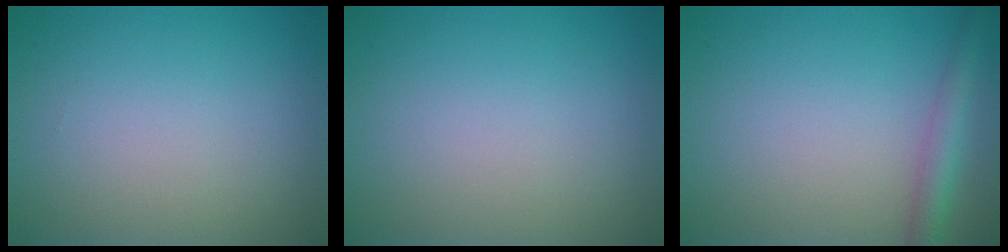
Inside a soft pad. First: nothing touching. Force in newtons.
{"total": 0.0}
{"total": 2.9, "press": 2.9, "slide": 0.1}